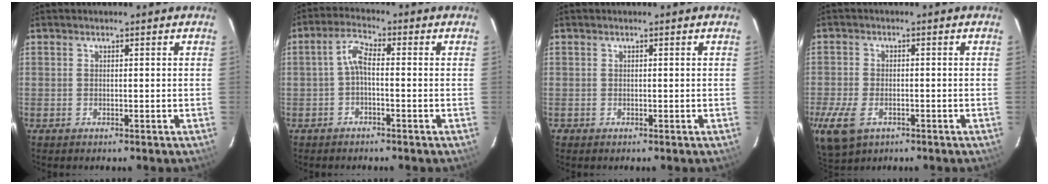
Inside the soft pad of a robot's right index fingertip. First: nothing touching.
{"total": 3.2, "force": [-0.9, 1.1, 2.8], "torque": [-0.064, 0.012, -0.021]}
{"total": 0.6, "force": [-0.2, 0.5, -0.1], "torque": [0.001, 0.001, -0.004]}
{"total": 9.9, "force": [-4.7, 6.1, 6.2], "torque": [-0.162, -0.026, -0.082]}